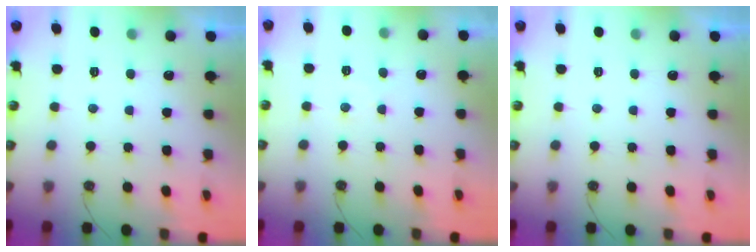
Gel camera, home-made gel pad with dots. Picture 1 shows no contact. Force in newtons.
{"total": 4.4, "press": 4.4, "slide": 0.7}
{"total": 0.0}